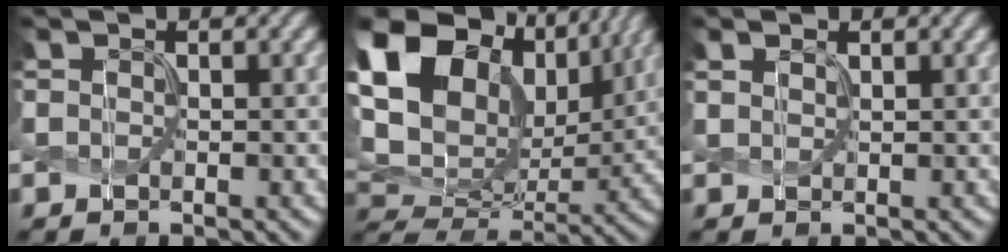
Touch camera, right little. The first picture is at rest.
{"total": 17.6, "force": [6.2, 11.9, 11.3], "torque": [-0.239, 0.028, 0.113]}
{"total": 0.8, "force": [0.6, 0.3, 0.4], "torque": [-0.015, 0.001, 0.015]}